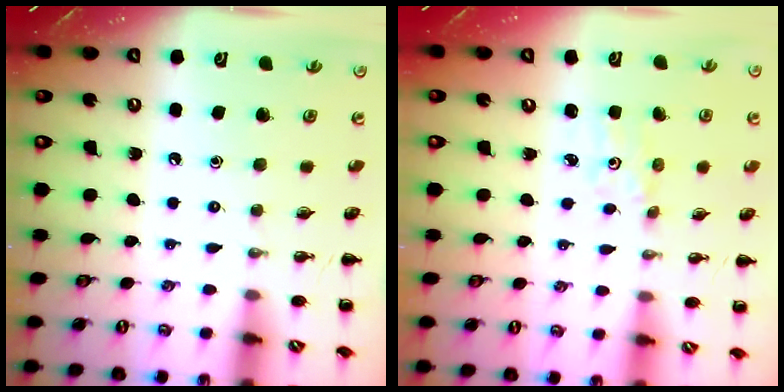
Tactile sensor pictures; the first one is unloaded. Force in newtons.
{"total": 1.2, "press": 1.1, "slide": 0.4}